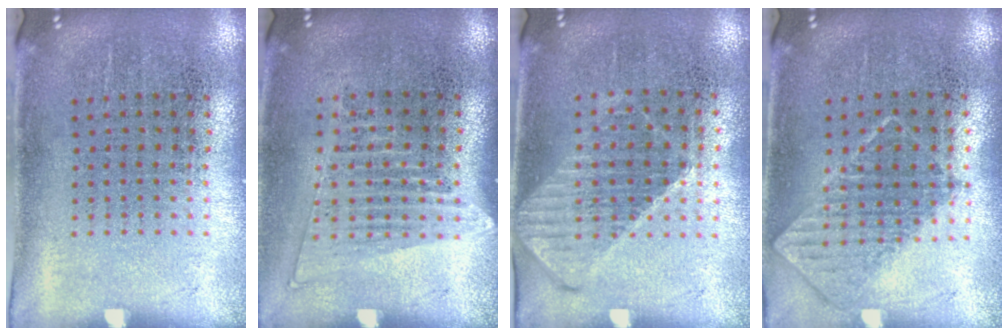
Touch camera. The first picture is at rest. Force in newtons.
{"total": 1.4, "press": 1.2, "slide": 0.7}
{"total": 1.2, "press": 1.1, "slide": 0.4}
{"total": 0.7, "press": 0.7, "slide": 0.1}